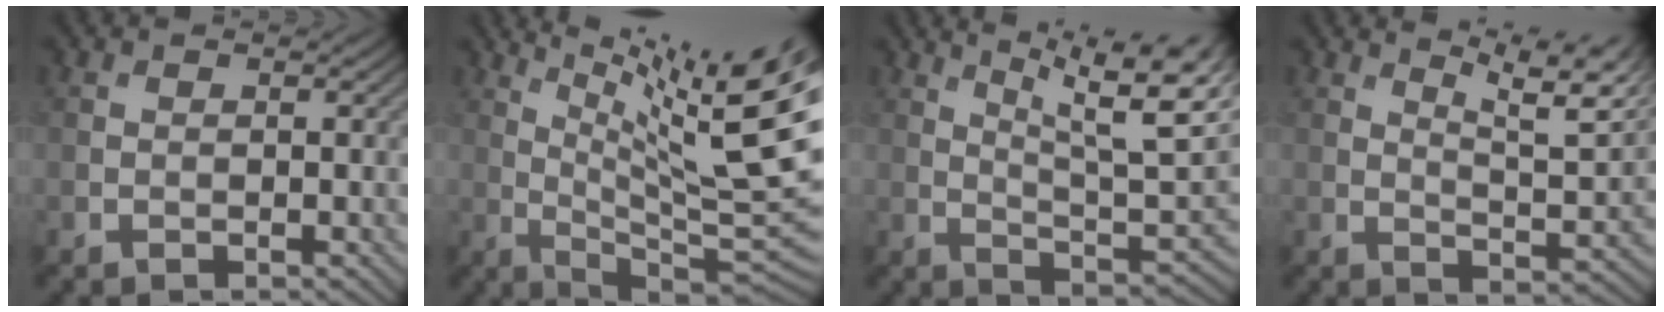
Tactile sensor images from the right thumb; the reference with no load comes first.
{"total": 15.8, "force": [7.1, 2.9, 13.8], "torque": [-0.209, -0.002, 0.129]}
{"total": 15.9, "force": [9.0, 4.4, 12.4], "torque": [-0.201, 0.018, 0.139]}
{"total": 9.7, "force": [6.8, 2.1, 6.6], "torque": [-0.110, 0.000, 0.102]}